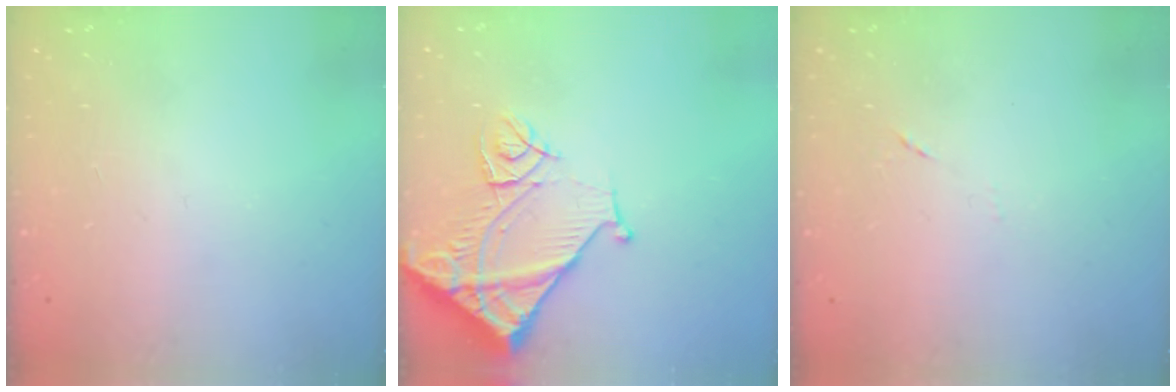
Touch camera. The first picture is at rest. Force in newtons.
{"total": 12.4, "press": 12.3, "slide": 1.6}
{"total": 4.9, "press": 4.7, "slide": 1.1}